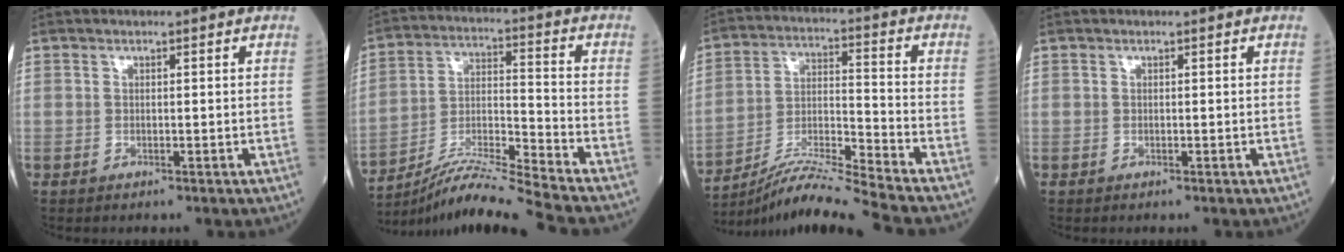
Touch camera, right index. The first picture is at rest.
{"total": 13.5, "force": [-12.4, -2.8, 4.6], "torque": [-0.084, 0.000, -0.223]}
{"total": 12.7, "force": [-11.6, -2.8, 4.3], "torque": [-0.080, 0.000, -0.210]}
{"total": 0.0}